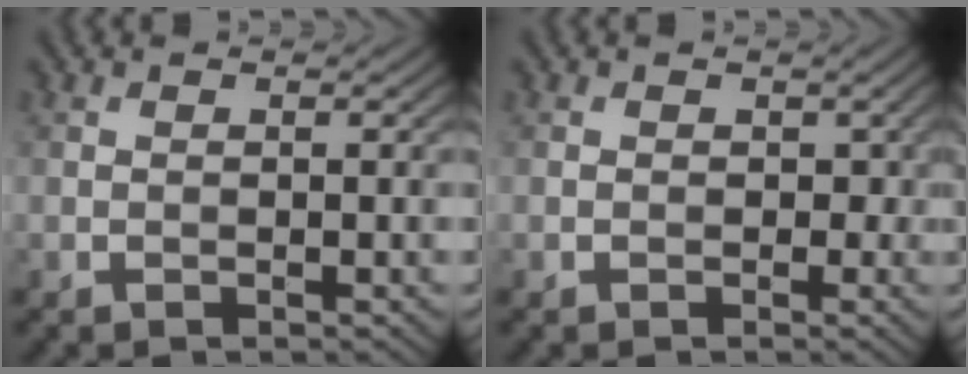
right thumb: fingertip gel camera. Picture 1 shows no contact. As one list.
[{"total": 1.3, "force": [-0.1, 1.2, 0.5], "torque": [-0.013, -0.006, -0.003]}]